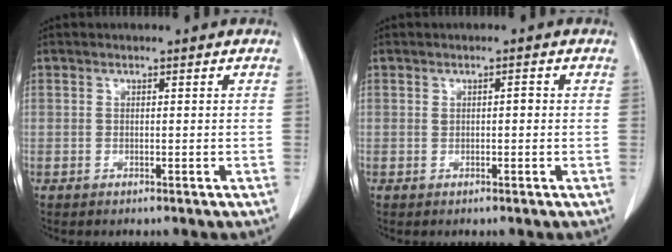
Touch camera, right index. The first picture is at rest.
{"total": 1.2, "force": [0.2, 0.5, 1.0], "torque": [-0.020, 0.007, 0.006]}